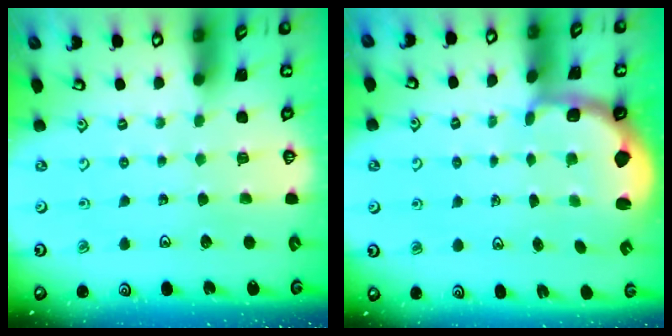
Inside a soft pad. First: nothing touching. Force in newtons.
{"total": 2.2, "press": 1.5, "slide": 1.6}